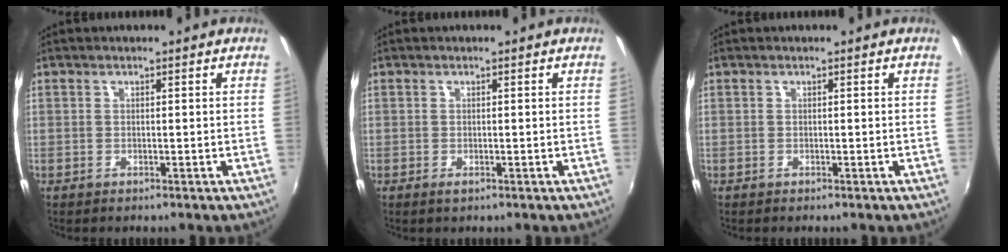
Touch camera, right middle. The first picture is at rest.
{"total": 0.6, "force": [-0.2, 0.2, 0.5], "torque": [-0.009, -0.001, -0.003]}
{"total": 0.0}